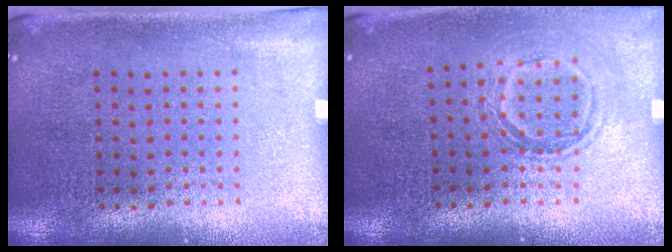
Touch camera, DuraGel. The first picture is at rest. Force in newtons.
{"total": 1.3, "press": 1.1, "slide": 0.7}